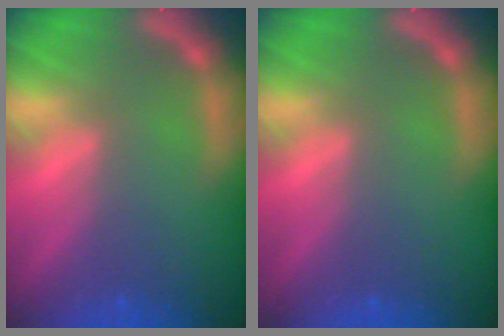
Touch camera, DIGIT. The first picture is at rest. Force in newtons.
{"total": 0.0}